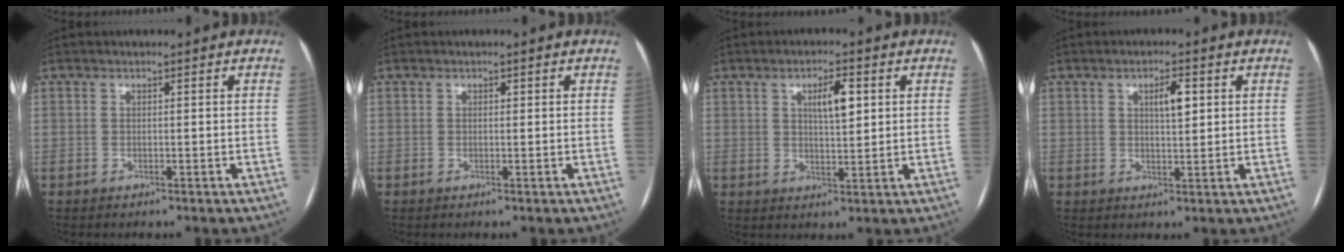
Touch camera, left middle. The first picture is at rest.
{"total": 0.6, "force": [0.2, 0.3, 0.4], "torque": [-0.005, 0.001, 0.003]}
{"total": 5.1, "force": [1.8, 1.4, 4.5], "torque": [-0.075, 0.004, 0.030]}
{"total": 3.7, "force": [1.3, 1.1, 3.3], "torque": [-0.053, 0.004, 0.020]}